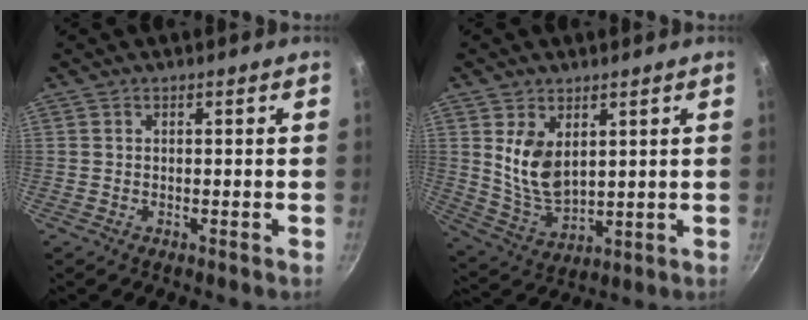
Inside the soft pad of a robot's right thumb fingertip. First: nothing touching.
{"total": 9.6, "force": [3.0, 5.8, 7.0], "torque": [-0.117, -0.033, 0.075]}